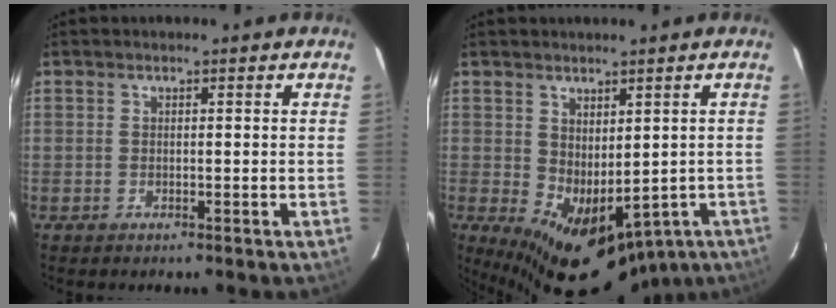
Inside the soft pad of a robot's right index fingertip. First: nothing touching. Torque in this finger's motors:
{"motor_torque": [1.90, -0.23, 1.05, 0.21]}